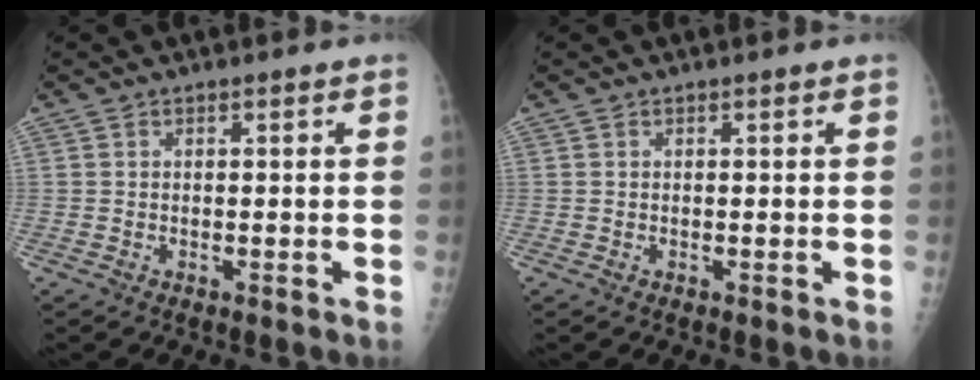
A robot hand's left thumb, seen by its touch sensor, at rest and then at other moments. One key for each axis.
{"total": 0.0}